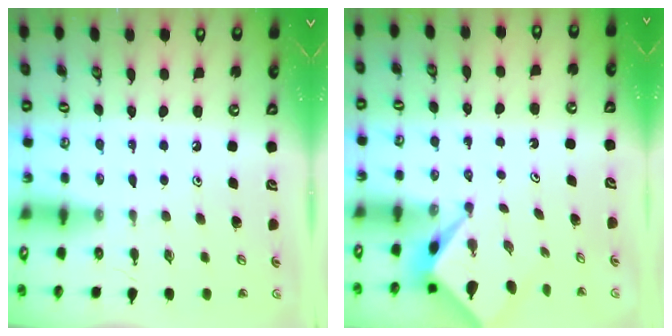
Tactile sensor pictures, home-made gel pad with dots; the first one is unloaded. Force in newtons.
{"total": 2.1, "press": 2.1, "slide": 0.2}